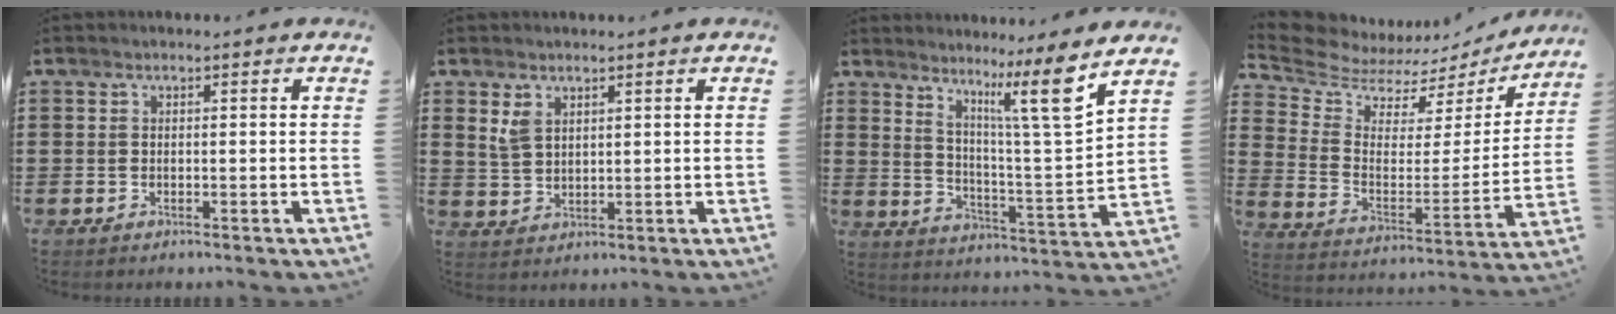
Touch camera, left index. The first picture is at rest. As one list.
[{"total": 2.9, "force": [1.9, 1.5, 1.4], "torque": [-0.034, 0.003, 0.037]}, {"total": 11.6, "force": [7.8, -0.1, 8.5], "torque": [-0.155, -0.042, 0.118]}, {"total": 6.4, "force": [5.9, 2.5, 0.9], "torque": [-0.058, -0.045, 0.101]}]